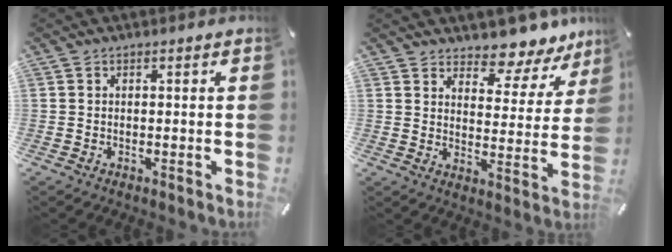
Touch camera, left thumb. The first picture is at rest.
{"total": 9.5, "force": [8.6, 3.5, 2.1], "torque": [-0.022, -0.091, 0.147]}